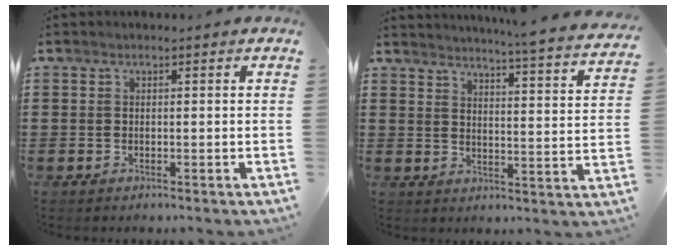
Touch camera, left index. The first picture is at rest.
{"total": 4.3, "force": [4.0, -0.9, 1.3], "torque": [-0.037, -0.040, 0.060]}